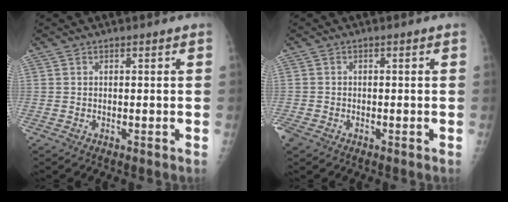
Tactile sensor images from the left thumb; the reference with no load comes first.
{"total": 2.5, "force": [-1.5, 1.7, 1.1], "torque": [-0.029, -0.003, -0.027]}